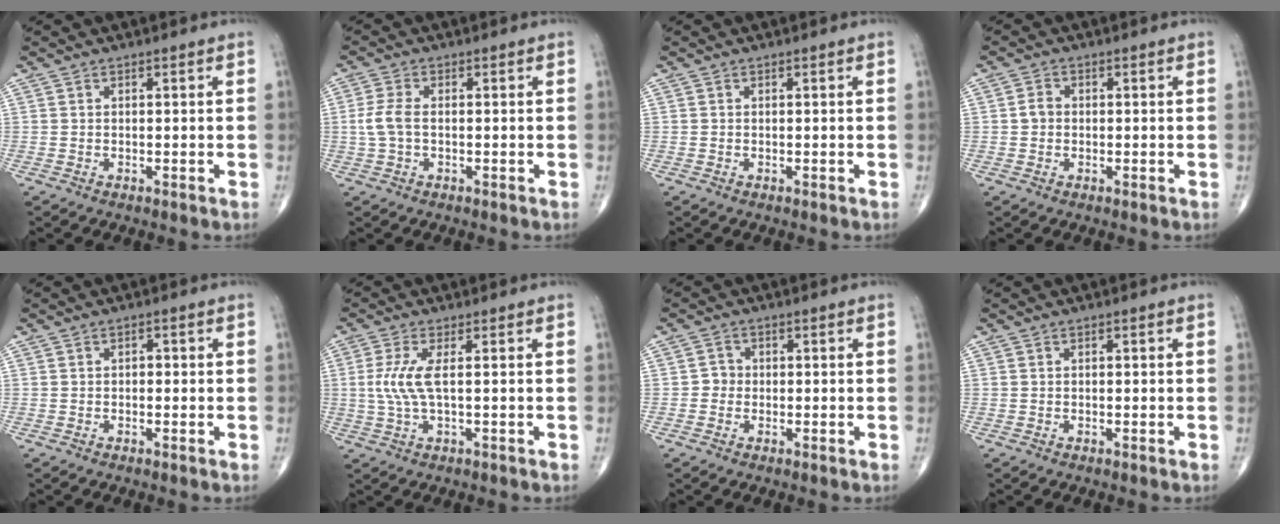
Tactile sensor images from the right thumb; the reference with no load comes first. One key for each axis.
{"total": 4.1, "fx": -0.2, "fy": 2.2, "fz": 3.5, "tx": -0.091, "ty": 0.007, "tz": -0.007}
{"total": 0.0}
{"total": 2.1, "fx": -0.1, "fy": 1.8, "fz": 1.1, "tx": -0.013, "ty": 0.007, "tz": -0.005}
{"total": 1.1, "fx": 0.0, "fy": 0.7, "fz": 0.8, "tx": -0.006, "ty": 0.003, "tz": -0.003}
{"total": 5.3, "fx": 0.4, "fy": 1.2, "fz": 5.1, "tx": -0.140, "ty": 0.000, "tz": 0.007}
{"total": 2.0, "fx": -0.4, "fy": 1.9, "fz": 0.6, "tx": 0.005, "ty": 0.008, "tz": -0.012}
{"total": 0.0}